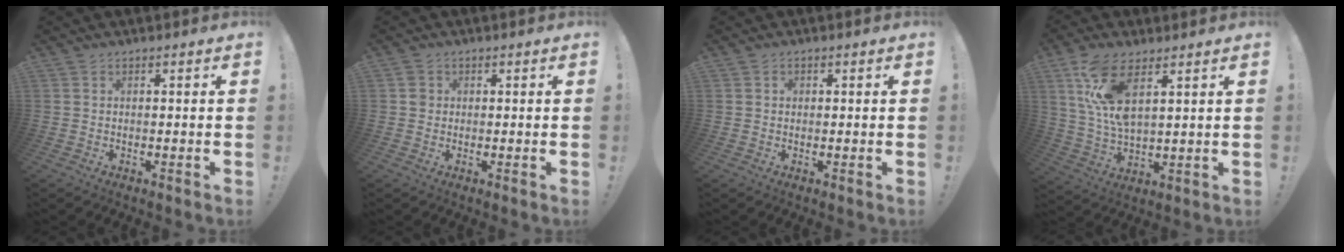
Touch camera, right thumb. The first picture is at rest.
{"total": 1.8, "force": [0.2, 1.8, 0.4], "torque": [0.005, -0.001, 0.001]}
{"total": 1.0, "force": [0.1, 1.0, 0.3], "torque": [-0.003, 0.002, 0.001]}
{"total": 12.8, "force": [6.8, 5.0, 9.6], "torque": [-0.195, -0.027, 0.123]}